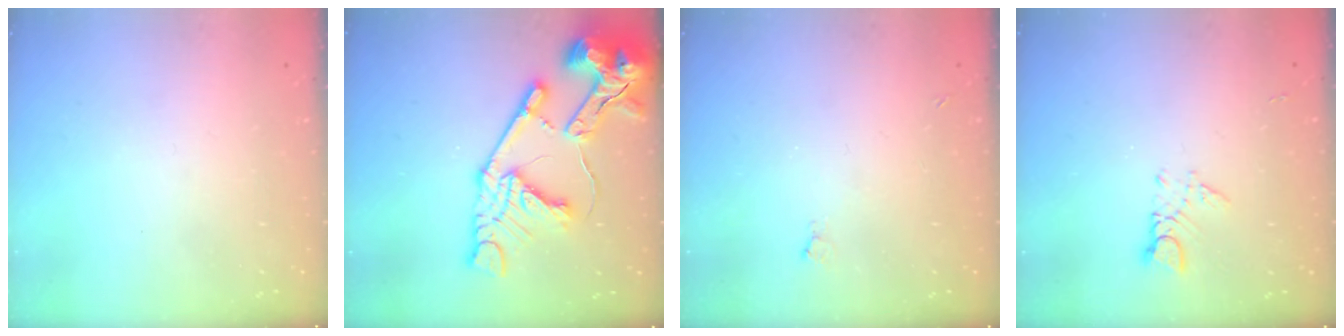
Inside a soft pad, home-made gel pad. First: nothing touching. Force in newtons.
{"total": 21.7, "press": 21.5, "slide": 2.5}
{"total": 2.5, "press": 2.4, "slide": 0.6}
{"total": 2.7, "press": 2.6, "slide": 0.3}